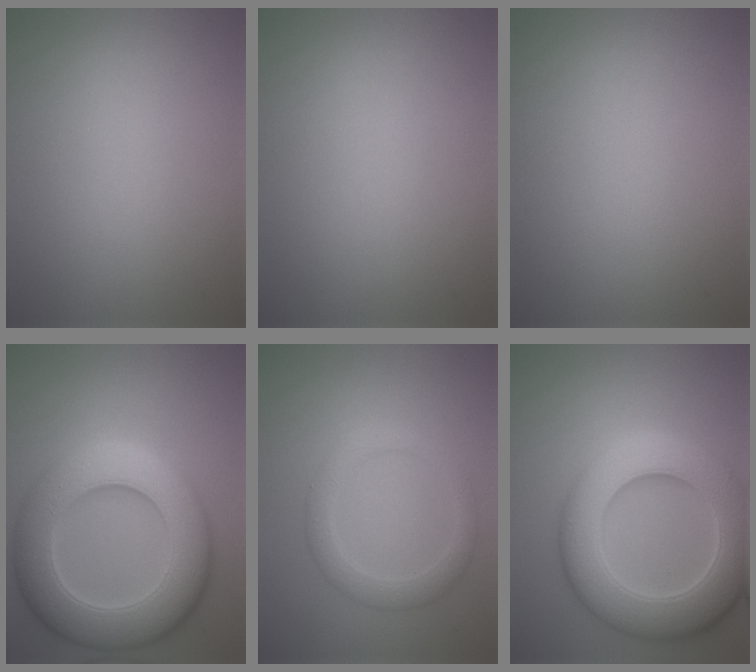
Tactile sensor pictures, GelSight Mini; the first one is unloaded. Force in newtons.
{"total": 0.0}
{"total": 0.0}
{"total": 10.7, "press": 10.6, "slide": 0.6}
{"total": 2.6, "press": 2.6, "slide": 0.2}
{"total": 10.0, "press": 10.0, "slide": 0.5}